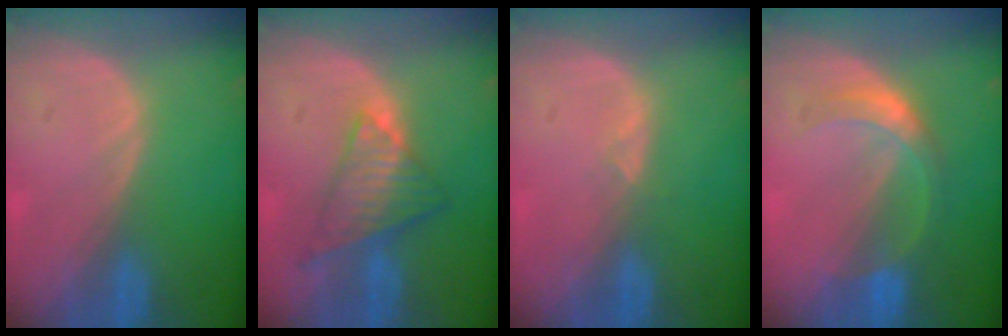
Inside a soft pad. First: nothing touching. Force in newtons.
{"total": 7.5, "press": 6.5, "slide": 3.8}
{"total": 0.9, "press": 0.9, "slide": 0.3}
{"total": 5.4, "press": 5.0, "slide": 2.2}